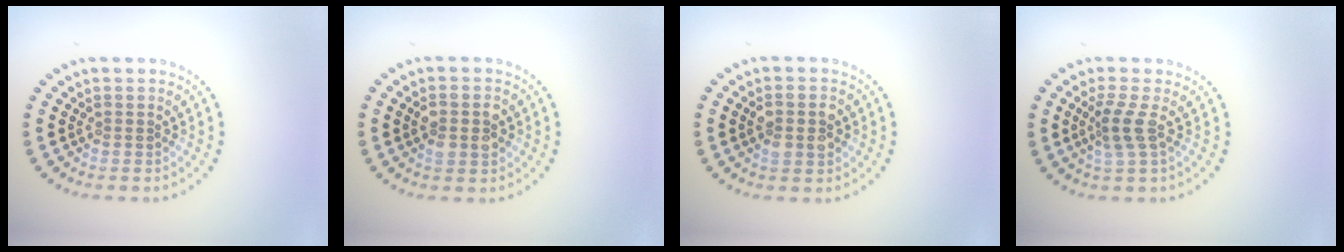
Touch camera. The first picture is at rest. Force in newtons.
{"total": 2.9, "press": 2.8, "slide": 0.3}
{"total": 2.9, "press": 2.8, "slide": 0.3}
{"total": 2.3, "press": 1.9, "slide": 1.3}